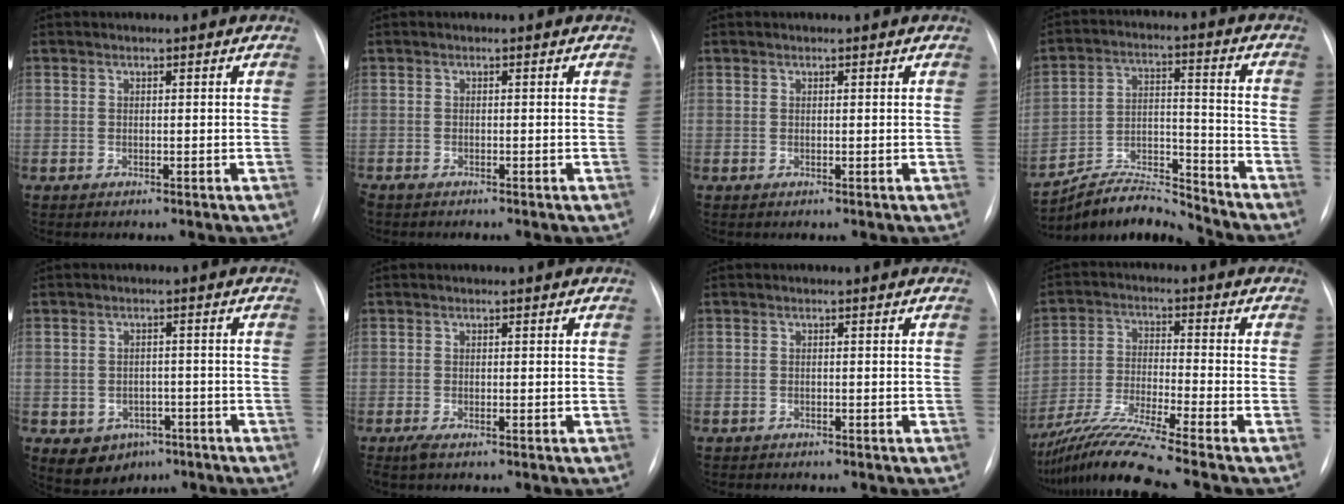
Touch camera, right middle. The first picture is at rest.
{"total": 1.5, "force": [-1.3, 0.3, 0.6], "torque": [-0.012, -0.004, -0.022]}
{"total": 0.0}
{"total": 10.6, "force": [-10.6, 0.0, 0.5], "torque": [-0.007, 0.040, -0.193]}
{"total": 6.1, "force": [-3.2, 4.8, 2.1], "torque": [-0.034, 0.010, -0.033]}
{"total": 1.1, "force": [-0.8, 0.1, 0.8], "torque": [-0.024, -0.006, -0.017]}
{"total": 0.9, "force": [-0.8, 0.3, 0.0], "torque": [-0.004, 0.000, -0.015]}
{"total": 12.8, "force": [-10.9, -2.3, 6.4], "torque": [-0.127, -0.019, -0.196]}